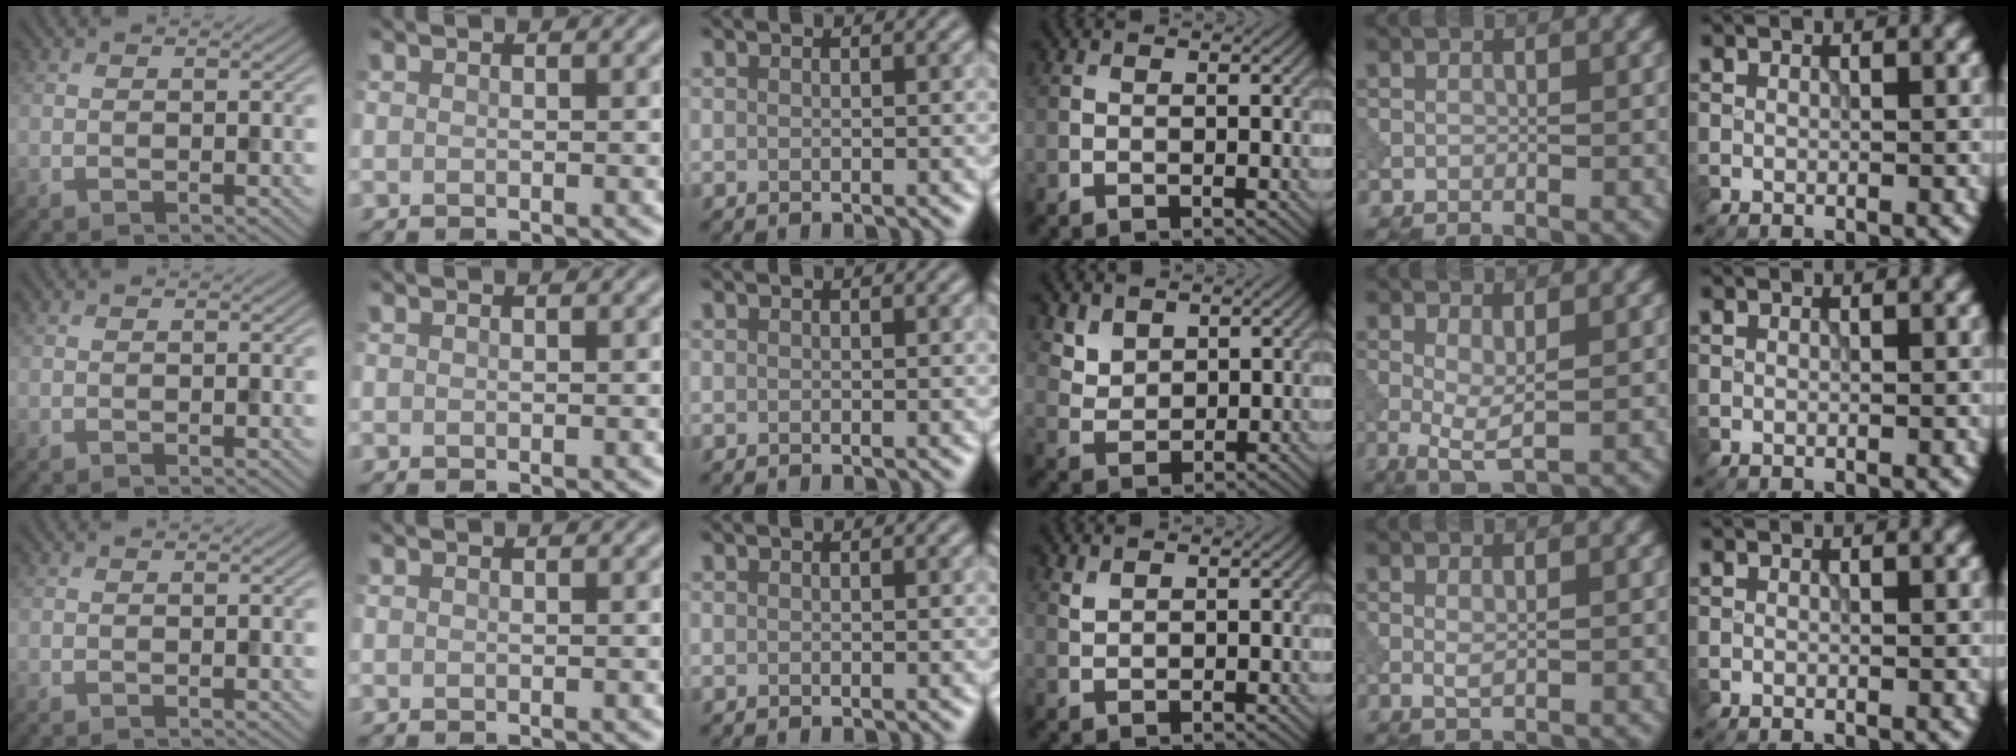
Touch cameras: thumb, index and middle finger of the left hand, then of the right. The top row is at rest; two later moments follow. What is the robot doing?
{"motion": "dispense", "object": "pipette"}